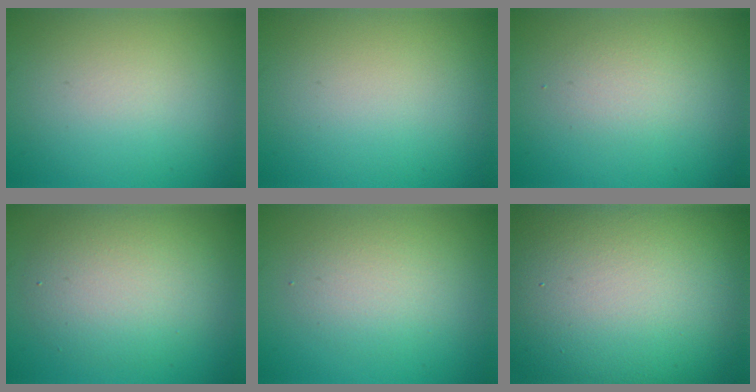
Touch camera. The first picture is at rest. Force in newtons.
{"total": 0.0}
{"total": 1.7, "press": 1.7, "slide": 0.1}
{"total": 5.1, "press": 5.0, "slide": 0.4}
{"total": 2.6, "press": 2.6, "slide": 0.2}
{"total": 20.5, "press": 20.4, "slide": 1.5}